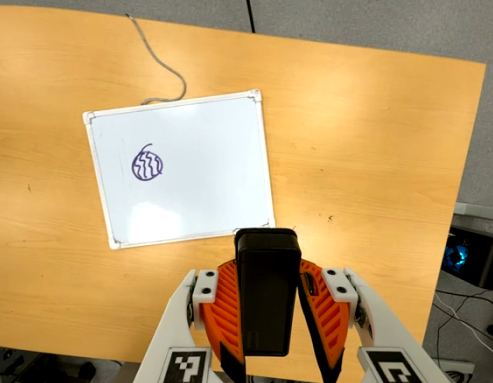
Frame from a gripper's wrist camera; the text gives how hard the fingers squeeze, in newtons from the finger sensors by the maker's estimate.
{"total": 6.4, "left": 5.1, "right": 7.8}